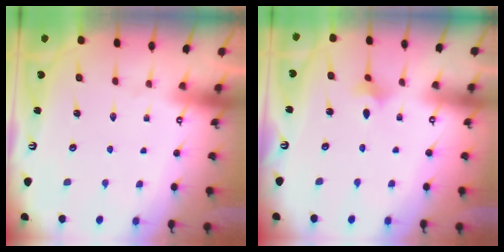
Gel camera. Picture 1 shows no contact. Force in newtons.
{"total": 1.9, "press": 1.8, "slide": 0.5}